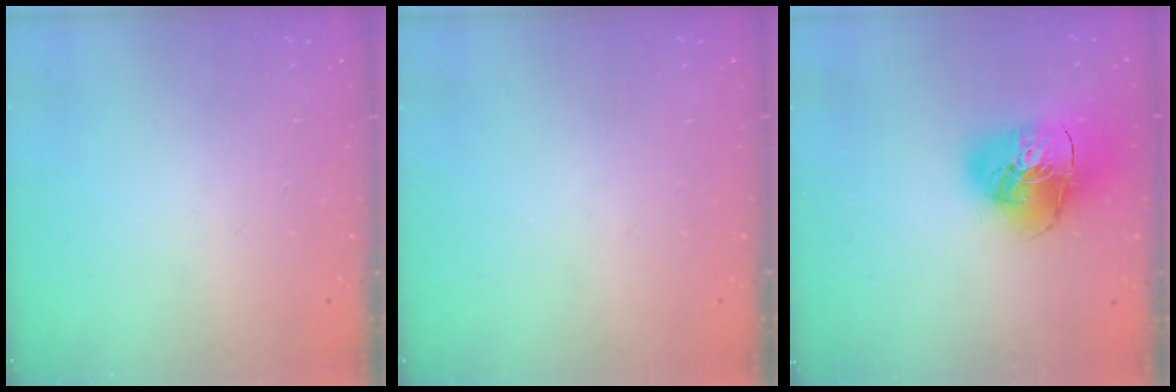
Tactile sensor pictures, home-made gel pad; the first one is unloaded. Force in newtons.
{"total": 0.0}
{"total": 17.3, "press": 17.2, "slide": 2.0}